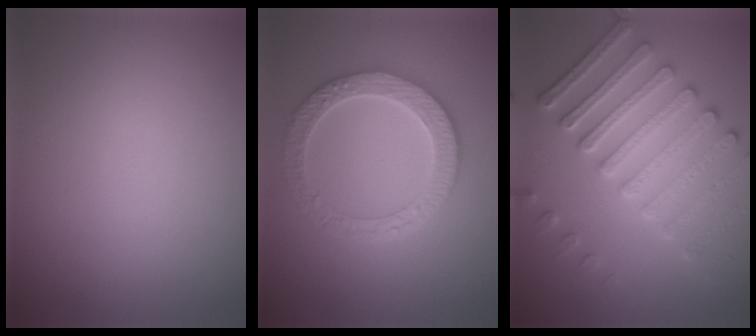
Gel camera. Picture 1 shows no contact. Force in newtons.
{"total": 4.4, "press": 4.1, "slide": 1.6}
{"total": 6.4, "press": 5.9, "slide": 2.4}